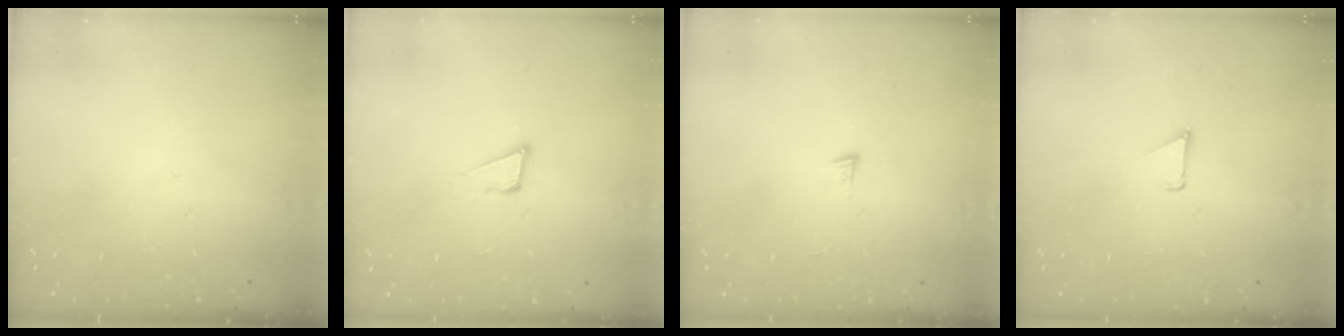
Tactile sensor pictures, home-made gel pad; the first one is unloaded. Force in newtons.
{"total": 3.8, "press": 3.7, "slide": 0.9}
{"total": 3.6, "press": 3.6, "slide": 0.5}
{"total": 0.9, "press": 0.8, "slide": 0.1}